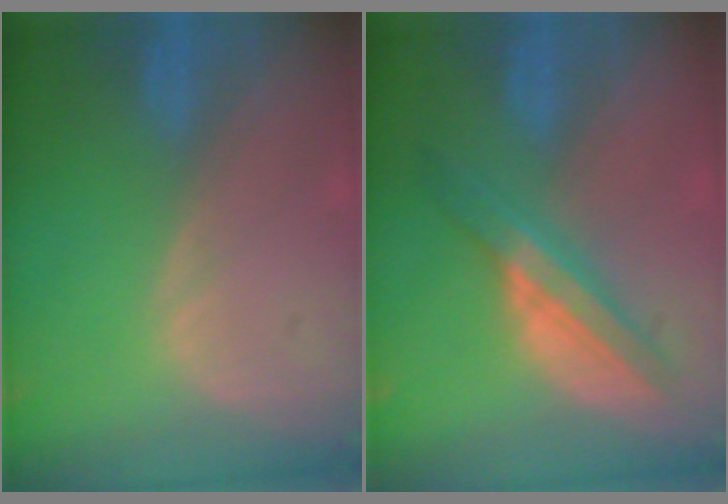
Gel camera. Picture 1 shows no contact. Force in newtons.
{"total": 6.2, "press": 6.2, "slide": 0.1}